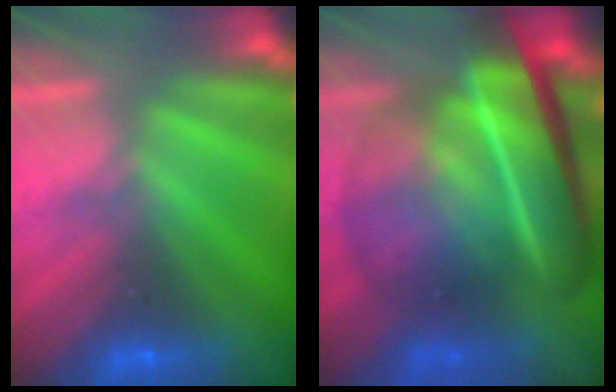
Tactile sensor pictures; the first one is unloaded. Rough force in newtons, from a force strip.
{"total": 7.6}